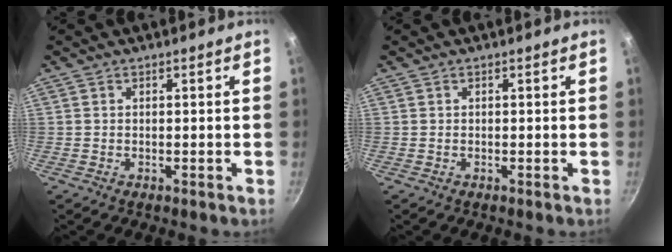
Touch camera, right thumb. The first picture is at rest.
{"total": 0.0}